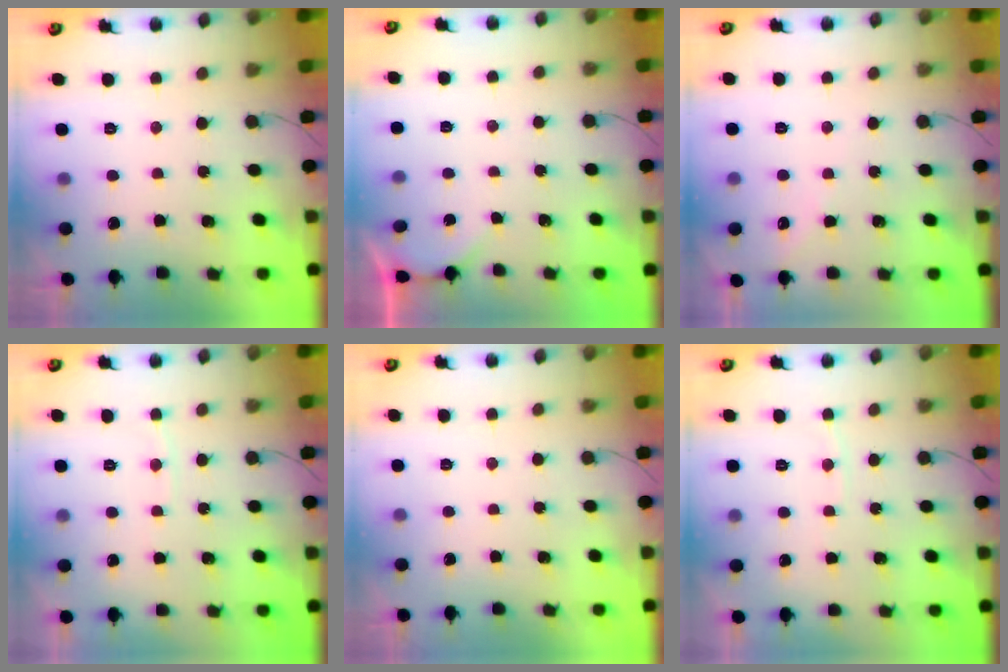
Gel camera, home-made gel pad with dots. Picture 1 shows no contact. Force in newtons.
{"total": 0.0}
{"total": 2.2, "press": 2.2, "slide": 0.4}
{"total": 2.8, "press": 2.7, "slide": 0.4}
{"total": 0.0}
{"total": 2.8, "press": 2.7, "slide": 0.4}